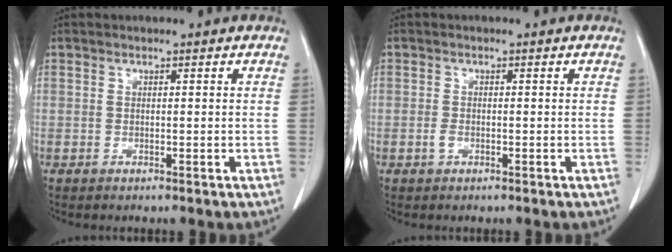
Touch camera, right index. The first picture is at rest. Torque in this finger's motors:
{"motor_torque": [0.00, -0.06, -0.06, 0.00]}